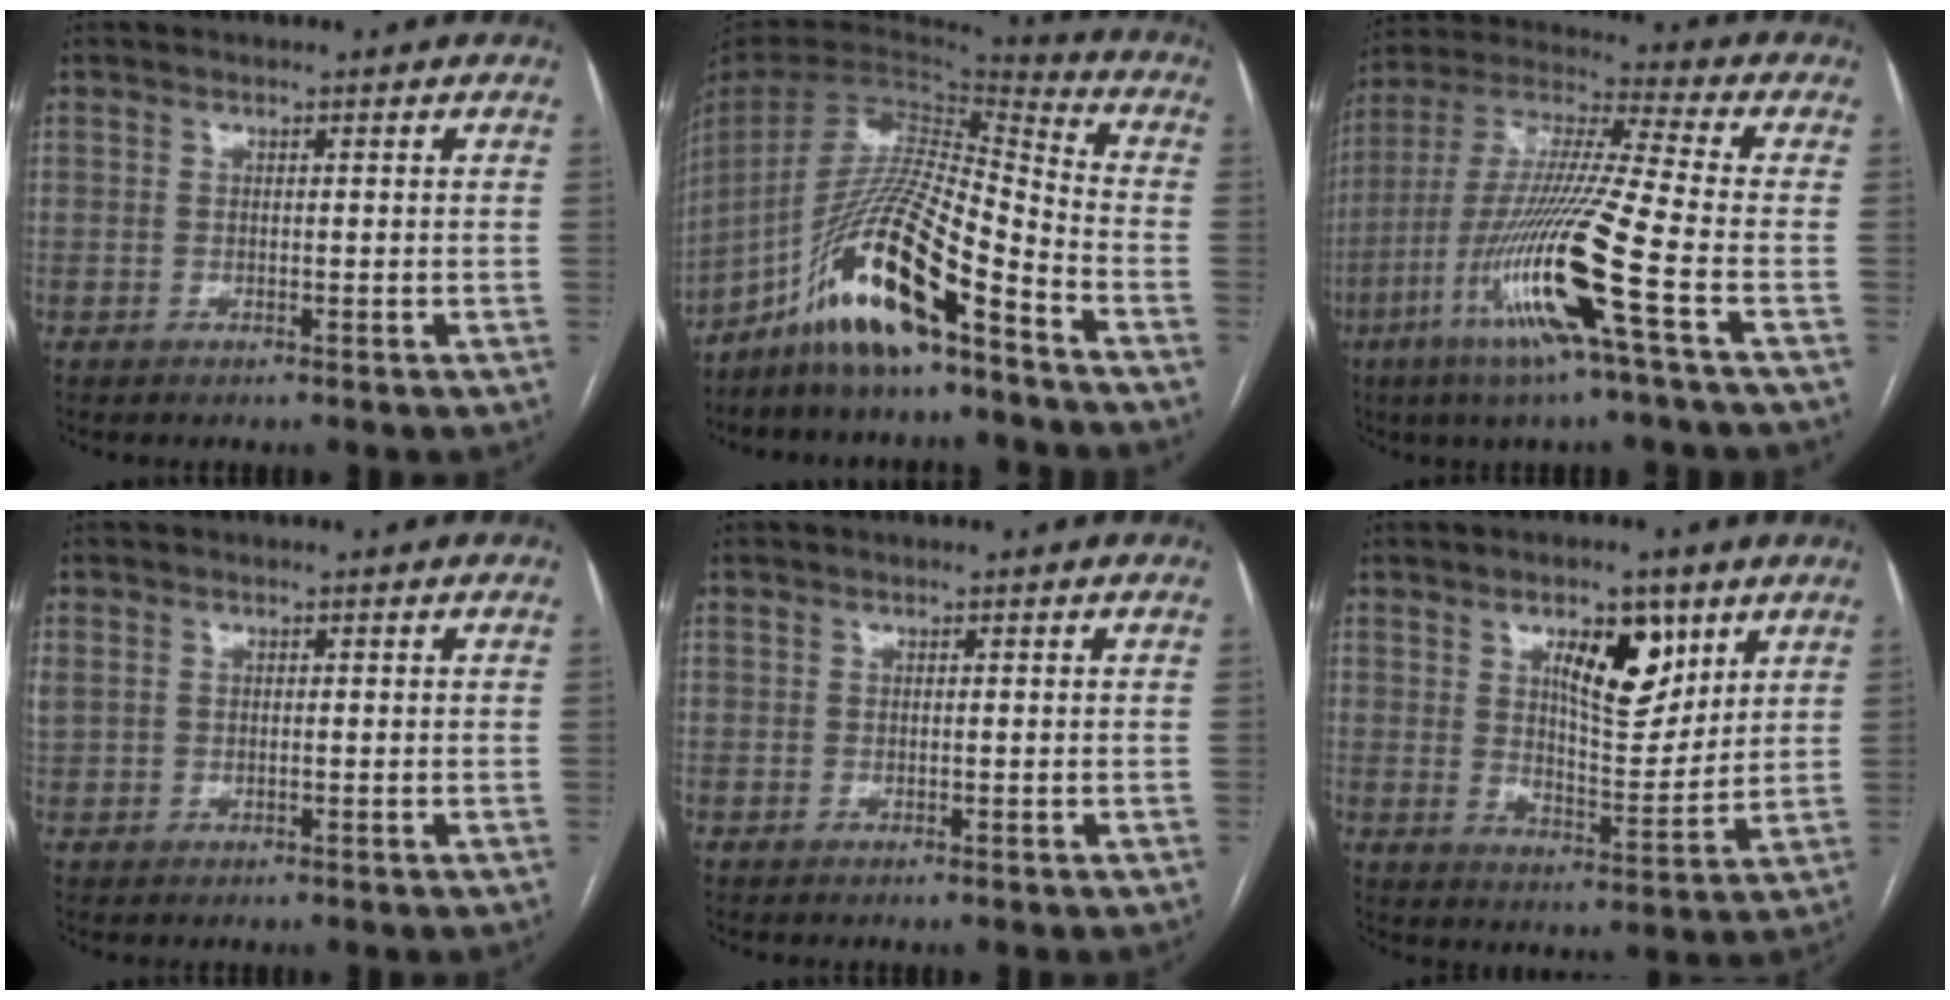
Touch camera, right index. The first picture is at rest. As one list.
[{"total": 16.7, "force": [-10.8, 1.7, 12.6], "torque": [-0.262, -0.008, -0.198]}, {"total": 17.8, "force": [-7.0, -1.0, 16.4], "torque": [-0.340, -0.023, -0.139]}, {"total": 1.7, "force": [0.5, 1.4, 0.9], "torque": [-0.039, 0.018, 0.018]}, {"total": 0.0}, {"total": 9.9, "force": [4.9, 3.6, 7.8], "torque": [-0.126, 0.000, 0.085]}]